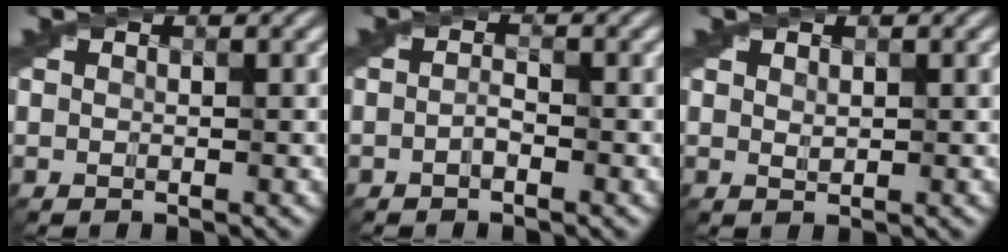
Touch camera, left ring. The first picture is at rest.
{"total": 0.9, "force": [-0.5, 0.3, 0.7], "torque": [-0.018, 0.002, -0.011]}
{"total": 0.7, "force": [0.4, 0.3, 0.4], "torque": [-0.012, -0.002, 0.013]}